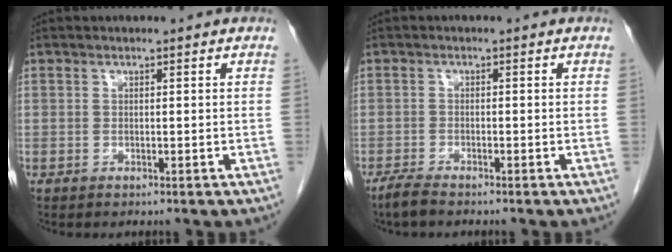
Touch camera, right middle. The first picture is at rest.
{"total": 2.6, "force": [-2.2, 0.2, 1.3], "torque": [-0.034, -0.007, -0.042]}